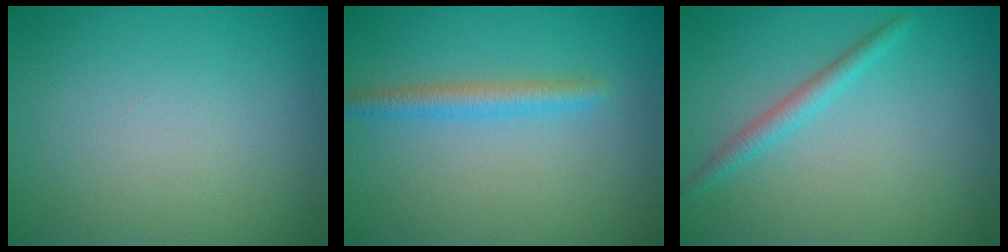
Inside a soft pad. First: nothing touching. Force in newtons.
{"total": 2.2, "press": 2.1, "slide": 0.1}
{"total": 1.7, "press": 1.7, "slide": 0.1}